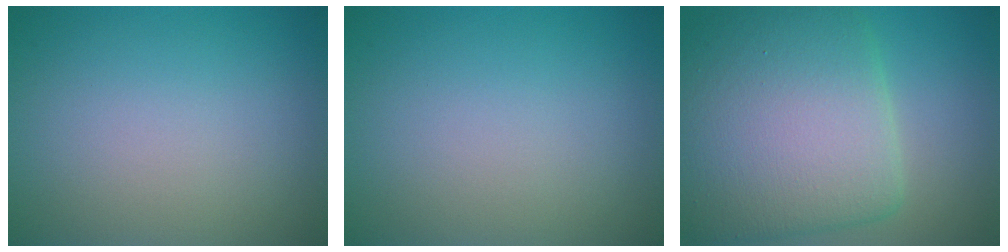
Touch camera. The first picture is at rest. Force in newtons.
{"total": 0.0}
{"total": 10.6, "press": 10.6, "slide": 0.1}